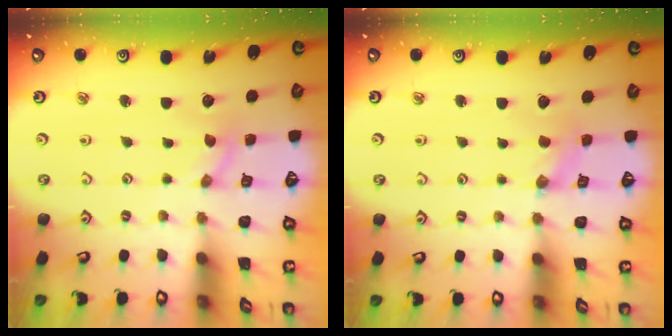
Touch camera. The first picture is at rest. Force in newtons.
{"total": 0.0}